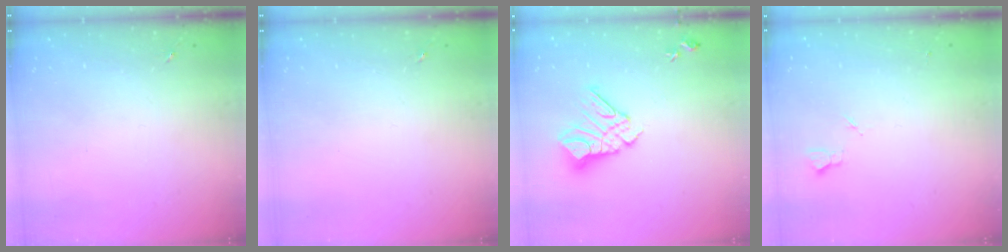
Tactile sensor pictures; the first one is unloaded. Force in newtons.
{"total": 0.0}
{"total": 14.1, "press": 14.1, "slide": 1.4}
{"total": 2.7, "press": 2.6, "slide": 0.3}